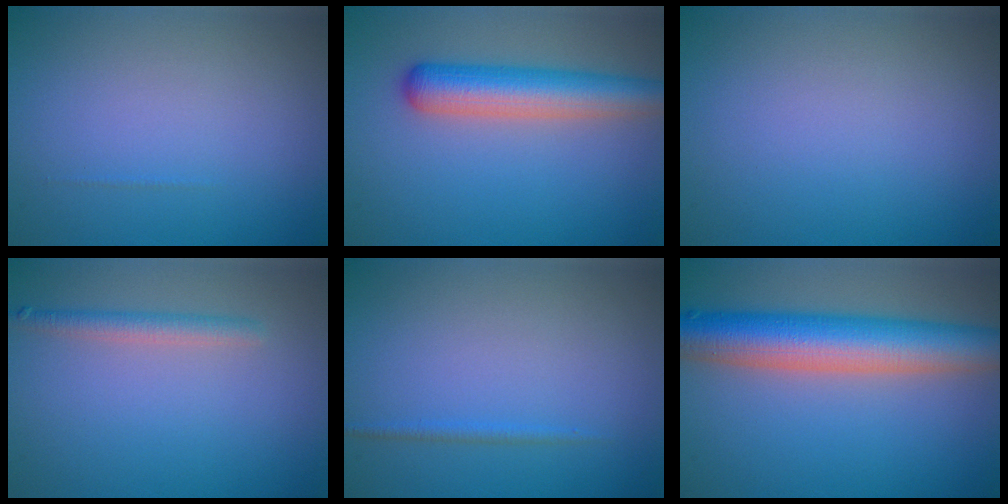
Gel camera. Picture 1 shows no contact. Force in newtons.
{"total": 5.6, "press": 5.6, "slide": 0.2}
{"total": 0.0}
{"total": 1.8, "press": 1.8, "slide": 0.1}
{"total": 0.8, "press": 0.8, "slide": 0.1}
{"total": 8.8, "press": 8.8, "slide": 0.1}